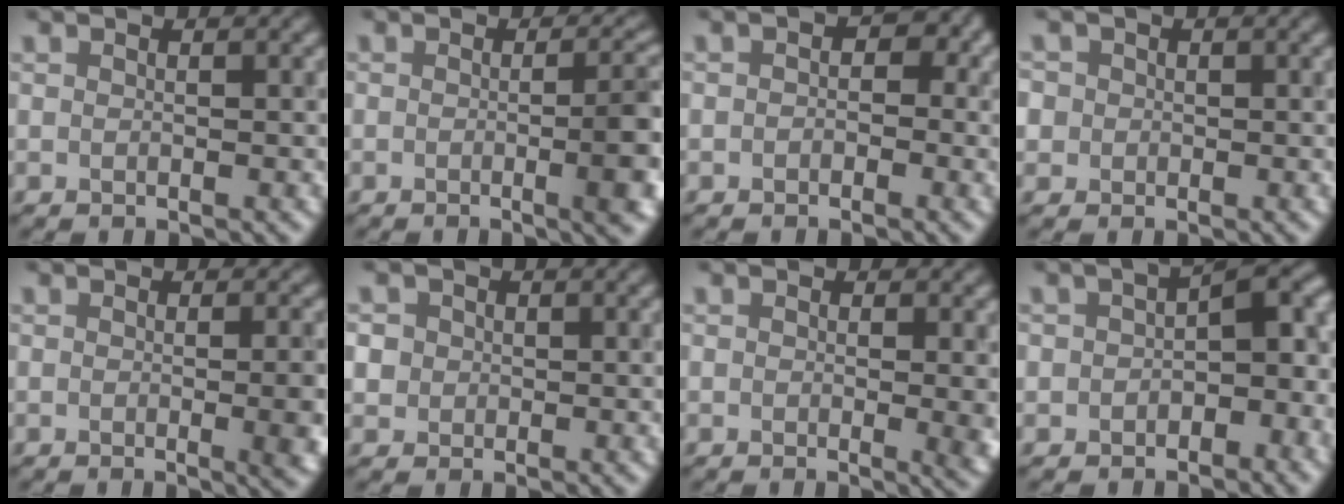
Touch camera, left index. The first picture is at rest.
{"total": 5.9, "force": [-0.9, 1.7, 5.6], "torque": [-0.063, -0.003, -0.009]}
{"total": 2.4, "force": [0.1, 1.8, 1.5], "torque": [-0.008, 0.002, -0.010]}
{"total": 3.3, "force": [1.0, 3.0, 1.2], "torque": [-0.011, 0.022, -0.004]}
{"total": 5.6, "force": [-0.7, 2.5, 5.0], "torque": [-0.029, 0.001, -0.008]}
{"total": 3.8, "force": [1.0, 3.3, 1.4], "torque": [-0.019, 0.024, 0.001]}
{"total": 3.6, "force": [-0.2, 1.5, 3.3], "torque": [-0.029, -0.008, -0.003]}
{"total": 6.9, "force": [-0.5, 4.2, 5.5], "torque": [-0.055, 0.015, -0.022]}